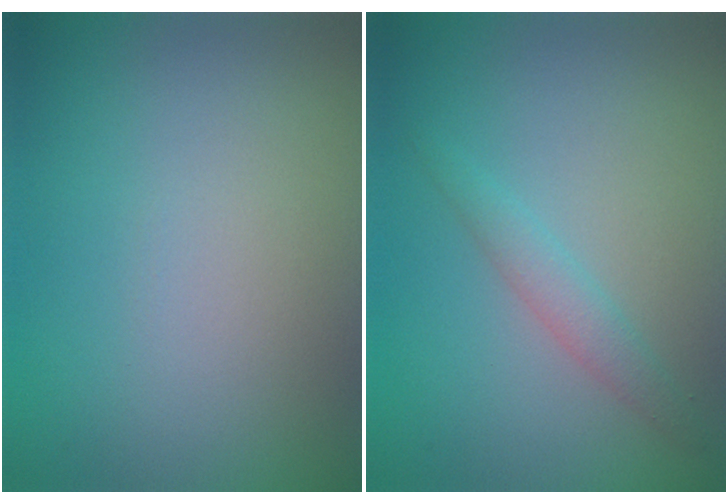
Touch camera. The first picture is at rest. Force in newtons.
{"total": 1.7, "press": 1.7, "slide": 0.0}